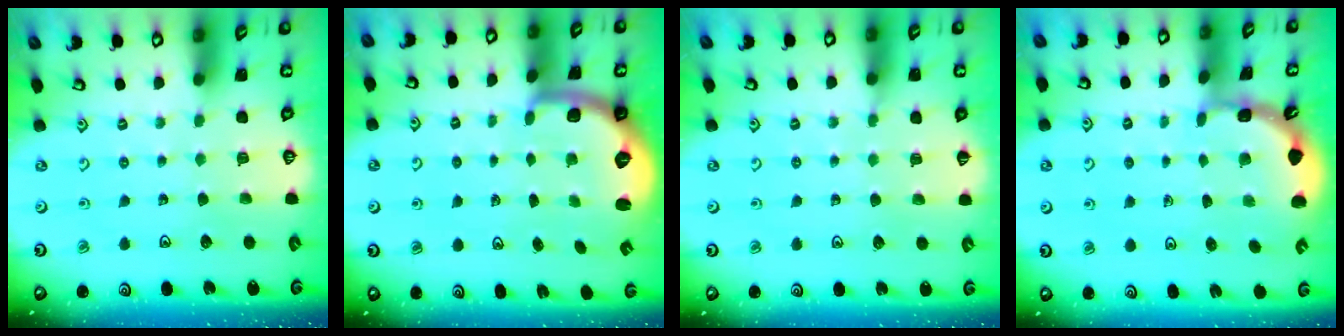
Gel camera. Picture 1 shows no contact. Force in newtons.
{"total": 1.9, "press": 1.8, "slide": 0.5}
{"total": 3.7, "press": 3.7, "slide": 0.5}
{"total": 1.7, "press": 1.7, "slide": 0.0}